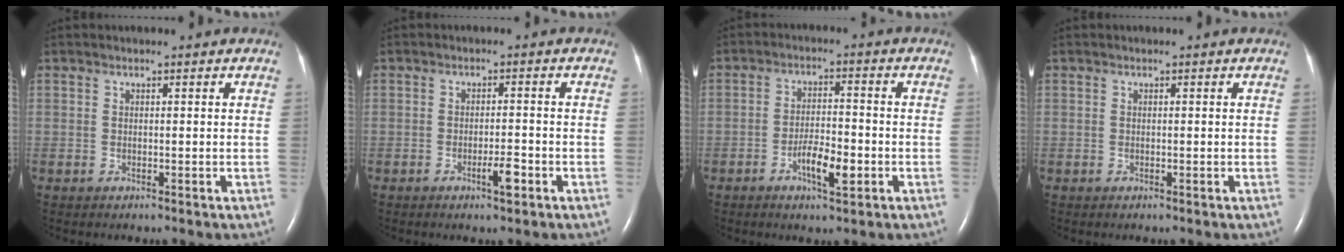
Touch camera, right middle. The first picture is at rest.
{"total": 2.8, "force": [-1.5, 0.4, 2.4], "torque": [-0.039, 0.000, -0.023]}
{"total": 5.4, "force": [-2.3, 1.3, 4.7], "torque": [-0.087, 0.001, -0.037]}
{"total": 0.0}